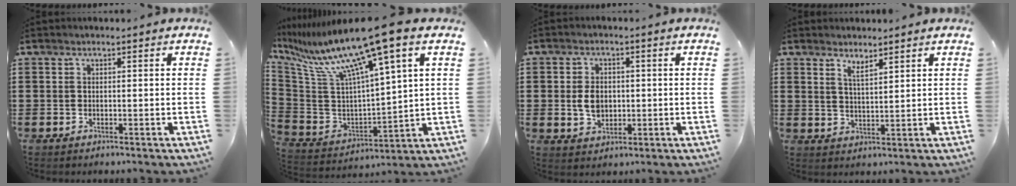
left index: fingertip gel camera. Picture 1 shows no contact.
{"total": 14.2, "force": [9.9, 0.2, 10.2], "torque": [-0.245, -0.068, 0.151]}
{"total": 4.1, "force": [-0.1, 2.9, 2.8], "torque": [-0.052, 0.006, -0.005]}
{"total": 2.7, "force": [2.4, 0.4, 1.2], "torque": [-0.028, -0.002, 0.043]}